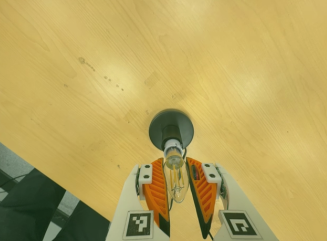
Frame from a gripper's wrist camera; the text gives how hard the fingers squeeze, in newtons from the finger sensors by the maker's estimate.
{"total": 12.1, "left": 11.7, "right": 12.5}